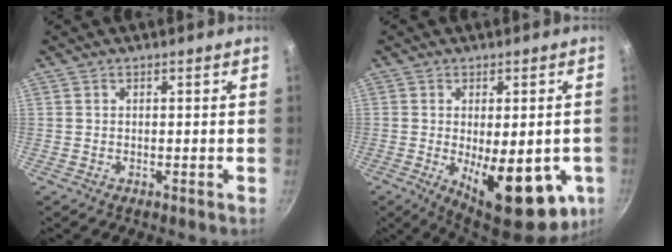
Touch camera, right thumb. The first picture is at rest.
{"total": 19.2, "force": [-5.0, 7.8, 16.8], "torque": [-0.193, -0.020, -0.049]}